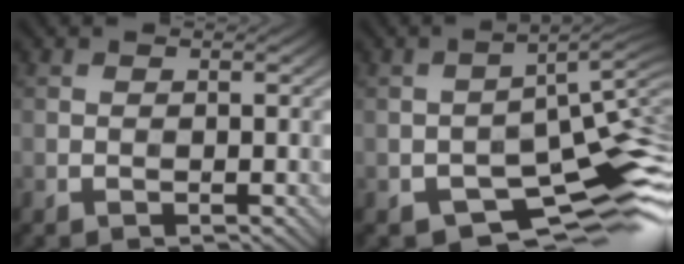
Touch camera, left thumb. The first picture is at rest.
{"total": 11.9, "force": [-5.8, 5.2, 9.0], "torque": [-0.134, -0.021, -0.092]}